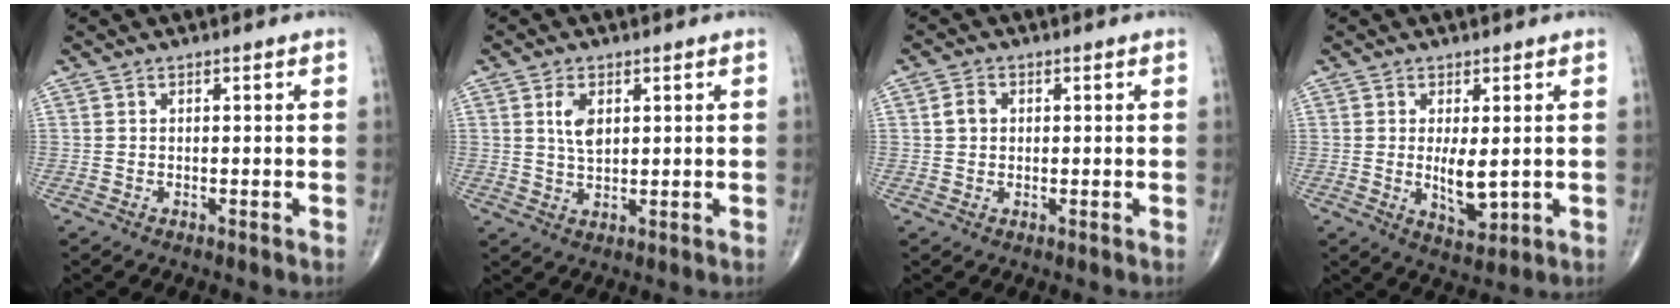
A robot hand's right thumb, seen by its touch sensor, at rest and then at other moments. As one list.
[{"total": 4.5, "force": [1.4, 2.5, 3.5], "torque": [-0.061, -0.007, 0.029]}, {"total": 2.6, "force": [0.4, 2.1, 1.4], "torque": [-0.020, 0.005, 0.007]}, {"total": 5.7, "force": [0.1, 2.2, 5.2], "torque": [-0.082, -0.016, 0.010]}]